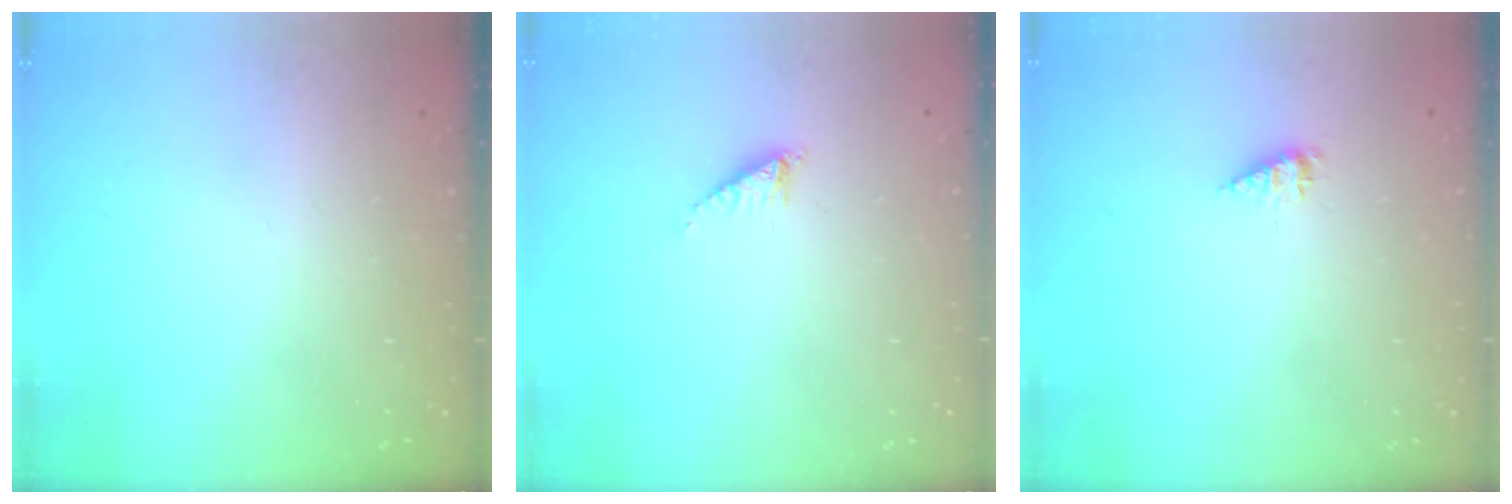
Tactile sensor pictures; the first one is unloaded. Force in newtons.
{"total": 2.2, "press": 2.2, "slide": 0.3}
{"total": 2.3, "press": 2.3, "slide": 0.3}